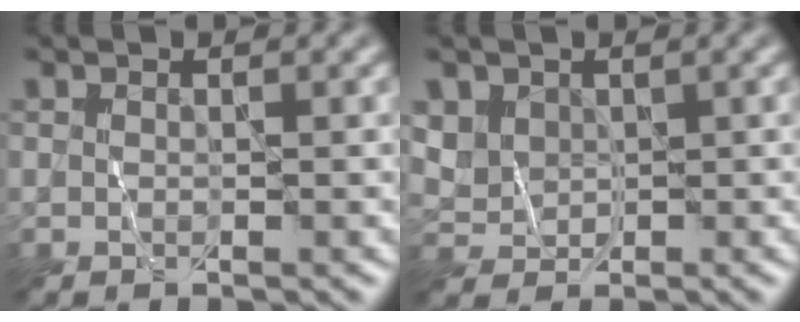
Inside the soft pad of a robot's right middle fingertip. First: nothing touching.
{"total": 2.5, "force": [1.3, 2.0, 0.8], "torque": [-0.027, -0.005, 0.038]}